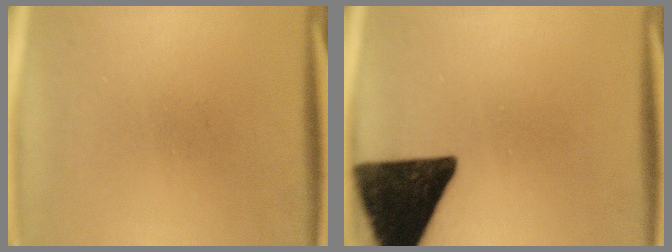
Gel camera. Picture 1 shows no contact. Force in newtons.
{"total": 16.4}